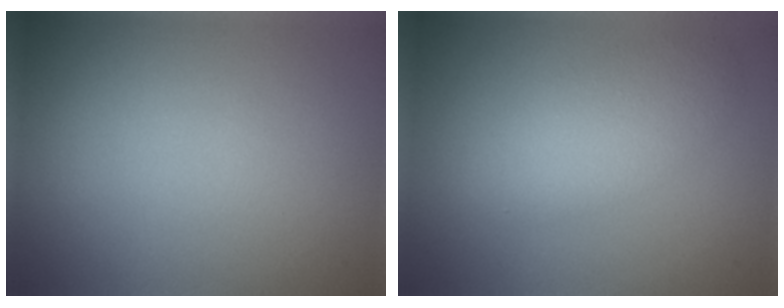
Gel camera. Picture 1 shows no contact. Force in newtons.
{"total": 3.9, "press": 3.9, "slide": 0.1}